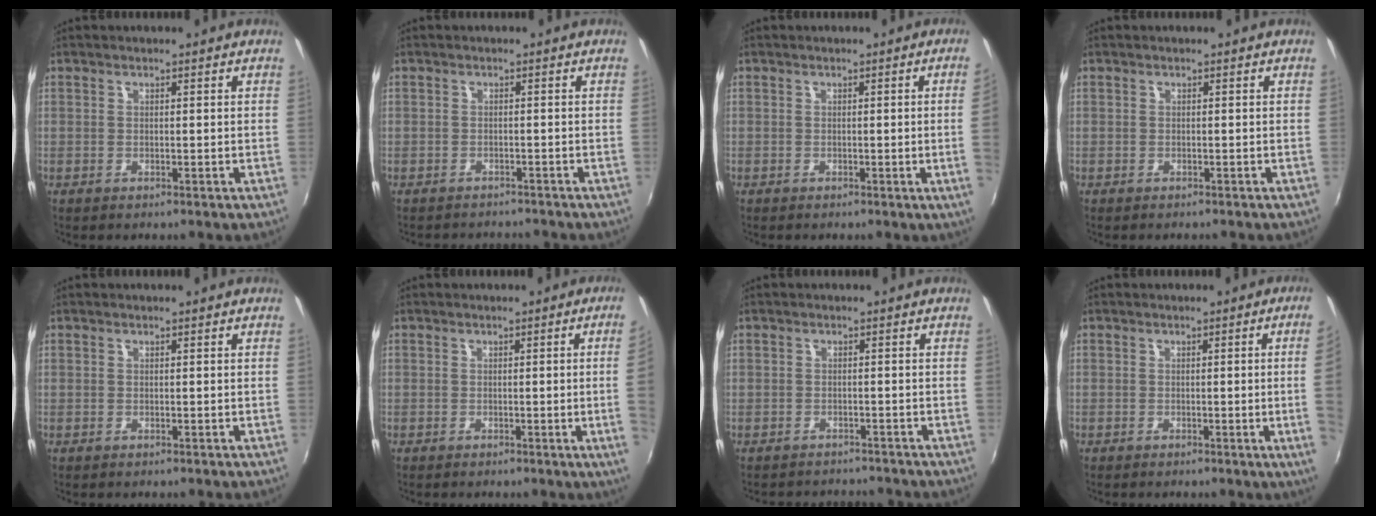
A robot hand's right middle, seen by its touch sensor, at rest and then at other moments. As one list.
[{"total": 3.5, "force": [-3.2, 1.5, 0.4], "torque": [-0.015, 0.002, -0.048]}, {"total": 3.4, "force": [0.0, -1.9, 2.9], "torque": [-0.043, -0.011, 0.006]}, {"total": 0.6, "force": [-0.5, 0.2, 0.2], "torque": [-0.003, -0.002, -0.009]}, {"total": 0.0}, {"total": 5.4, "force": [0.2, -2.2, 4.9], "torque": [-0.072, -0.007, 0.005]}, {"total": 4.2, "force": [-3.8, 1.8, 0.5], "torque": [-0.019, 0.003, -0.056]}, {"total": 6.6, "force": [0.0, -2.2, 6.3], "torque": [-0.087, -0.011, 0.001]}]